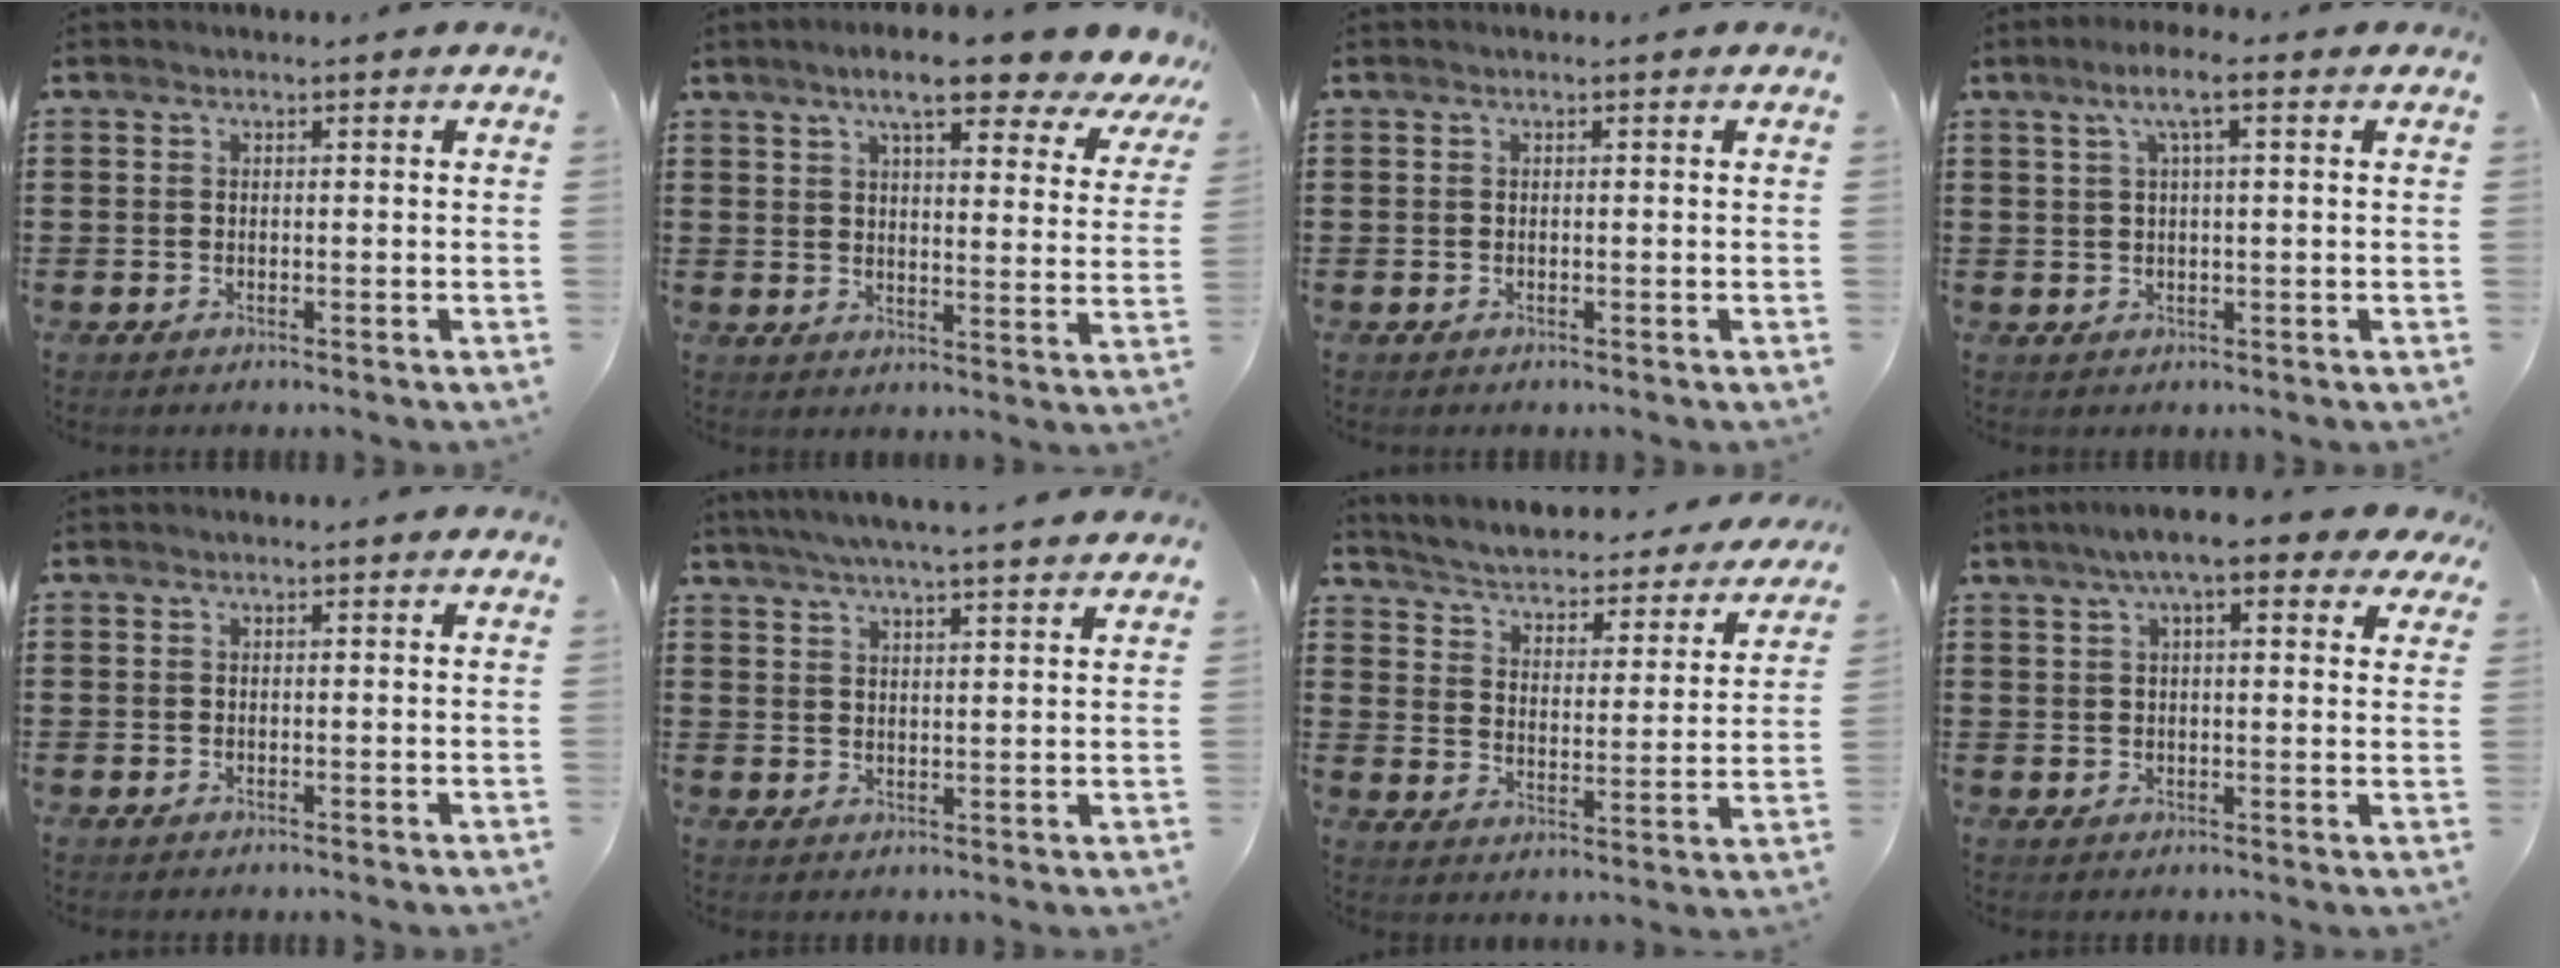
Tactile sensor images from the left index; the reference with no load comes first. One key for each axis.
{"total": 9.6, "fx": 7.6, "fy": 1.3, "fz": 5.7, "tx": -0.108, "ty": -0.025, "tz": 0.128}
{"total": 0.0}
{"total": 4.0, "fx": 1.6, "fy": 0.4, "fz": 3.7, "tx": -0.073, "ty": 0.005, "tz": 0.024}
{"total": 0.0}
{"total": 4.4, "fx": 4.1, "fy": -0.5, "fz": 1.7, "tx": -0.044, "ty": -0.017, "tz": 0.071}
{"total": 2.7, "fx": 2.6, "fy": 0.1, "fz": 0.7, "tx": -0.033, "ty": -0.029, "tz": 0.032}
{"total": 7.3, "fx": 4.6, "fy": 1.3, "fz": 5.5, "tx": -0.102, "ty": 0.000, "tz": 0.076}